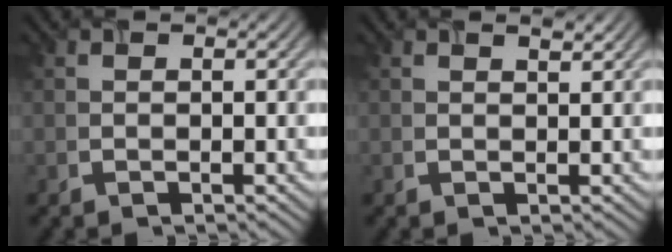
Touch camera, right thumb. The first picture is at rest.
{"total": 0.8, "force": [0.6, 0.2, 0.5], "torque": [-0.006, 0.002, 0.015]}